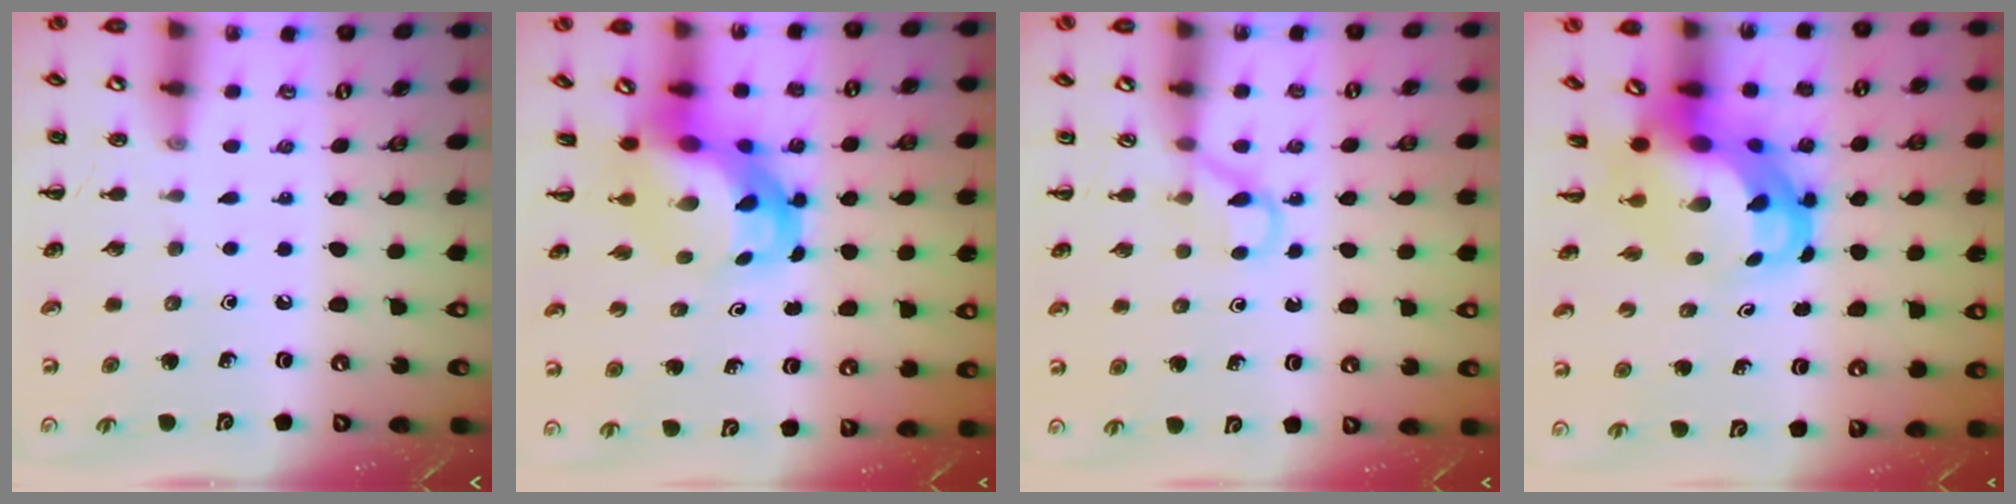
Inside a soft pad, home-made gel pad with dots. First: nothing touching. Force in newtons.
{"total": 6.3, "press": 6.0, "slide": 1.7}
{"total": 3.0, "press": 2.8, "slide": 1.1}
{"total": 7.6, "press": 7.4, "slide": 1.9}